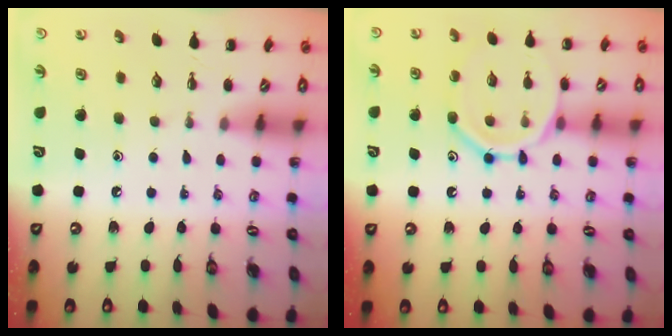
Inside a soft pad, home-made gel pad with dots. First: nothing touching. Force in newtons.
{"total": 14.2, "press": 14.2, "slide": 1.3}